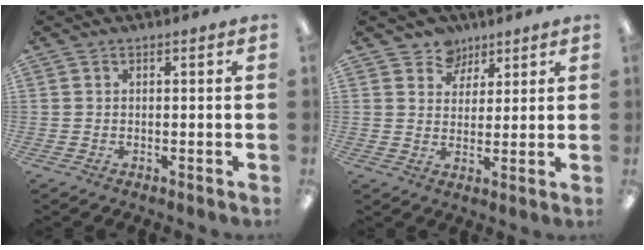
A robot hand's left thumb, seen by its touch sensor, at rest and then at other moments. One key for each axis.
{"total": 6.7, "fx": 4.7, "fy": 4.8, "fz": 0.7, "tx": -0.016, "ty": -0.026, "tz": 0.087}